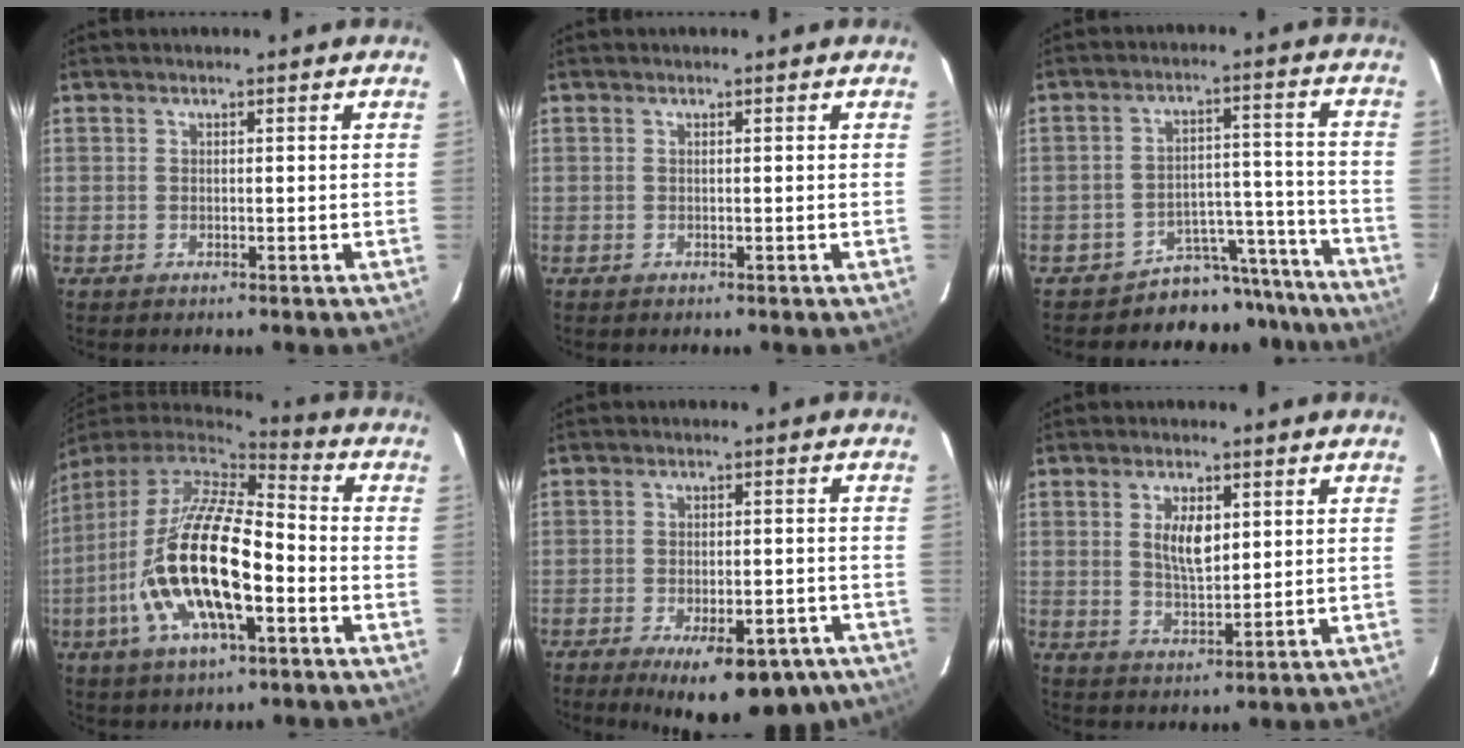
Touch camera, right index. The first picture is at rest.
{"total": 0.0}
{"total": 11.2, "force": [-10.3, 4.4, 0.5], "torque": [0.005, 0.061, -0.141]}
{"total": 21.3, "force": [-6.7, 7.2, 19.0], "torque": [-0.373, -0.029, -0.128]}
{"total": 16.6, "force": [-11.6, 6.4, 10.1], "torque": [-0.162, -0.018, -0.149]}
{"total": 6.2, "force": [1.7, 3.0, 5.1], "torque": [-0.090, 0.000, 0.035]}